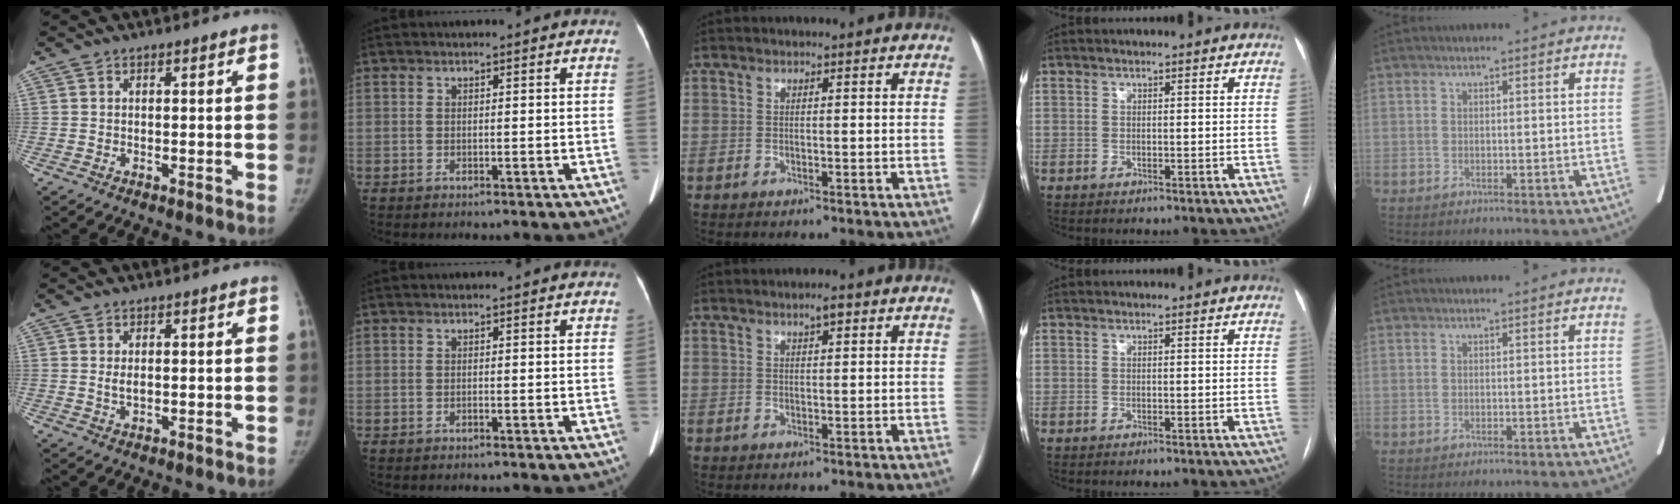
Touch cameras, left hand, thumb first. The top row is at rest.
{"thumb": {"total": 1.8, "force": [0.4, 1.1, 1.3], "torque": [-0.021, -0.005, 0.009]}, "middle": {"total": 1.7, "force": [1.0, 0.4, 1.3], "torque": [-0.022, 0.003, 0.016]}}